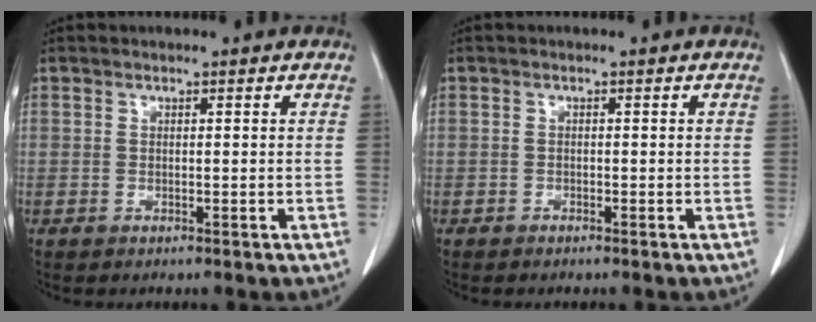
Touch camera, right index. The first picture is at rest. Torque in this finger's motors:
{"motor_torque": [-0.06, 0.06, -0.01, -0.01]}